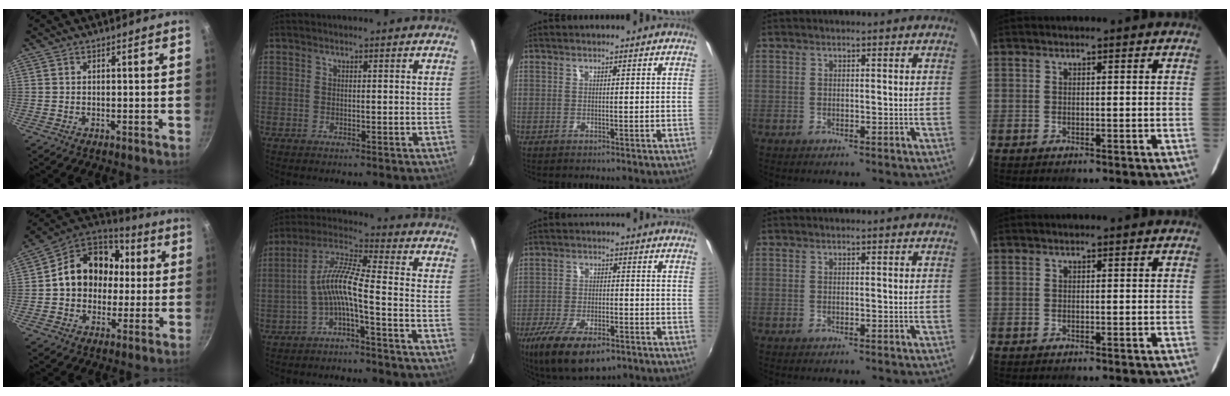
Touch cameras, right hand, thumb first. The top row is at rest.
{"thumb": {"total": 17.2, "force": [1.4, 14.3, 9.5], "torque": [-0.121, 0.039, 0.010]}, "index": {"total": 7.7, "force": [-3.0, 0.3, 7.1], "torque": [-0.167, 0.018, -0.058]}, "middle": {"total": 14.4, "force": [-9.1, 5.8, 9.5], "torque": [-0.201, -0.040, -0.156]}}